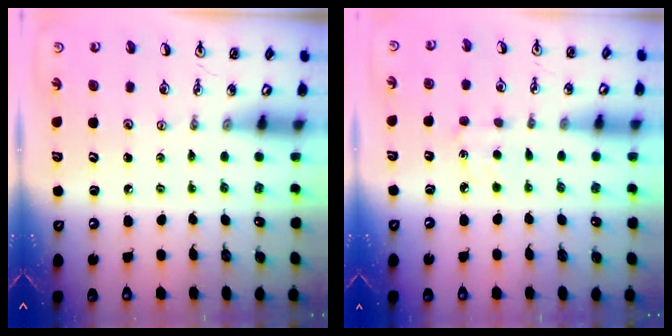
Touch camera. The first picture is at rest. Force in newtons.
{"total": 4.2, "press": 4.1, "slide": 0.5}